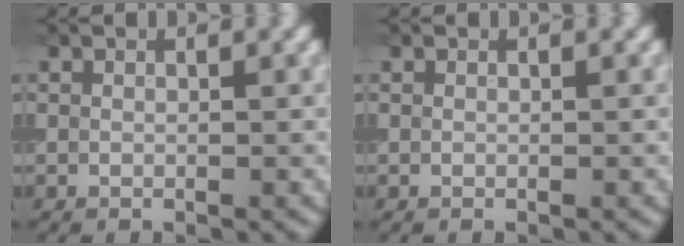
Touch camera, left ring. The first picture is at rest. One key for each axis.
{"total": 0.0}